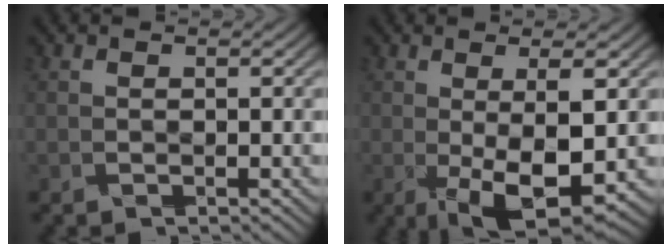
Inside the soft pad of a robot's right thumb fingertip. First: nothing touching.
{"total": 8.2, "force": [-1.2, 2.4, 7.8], "torque": [-0.138, -0.008, -0.014]}